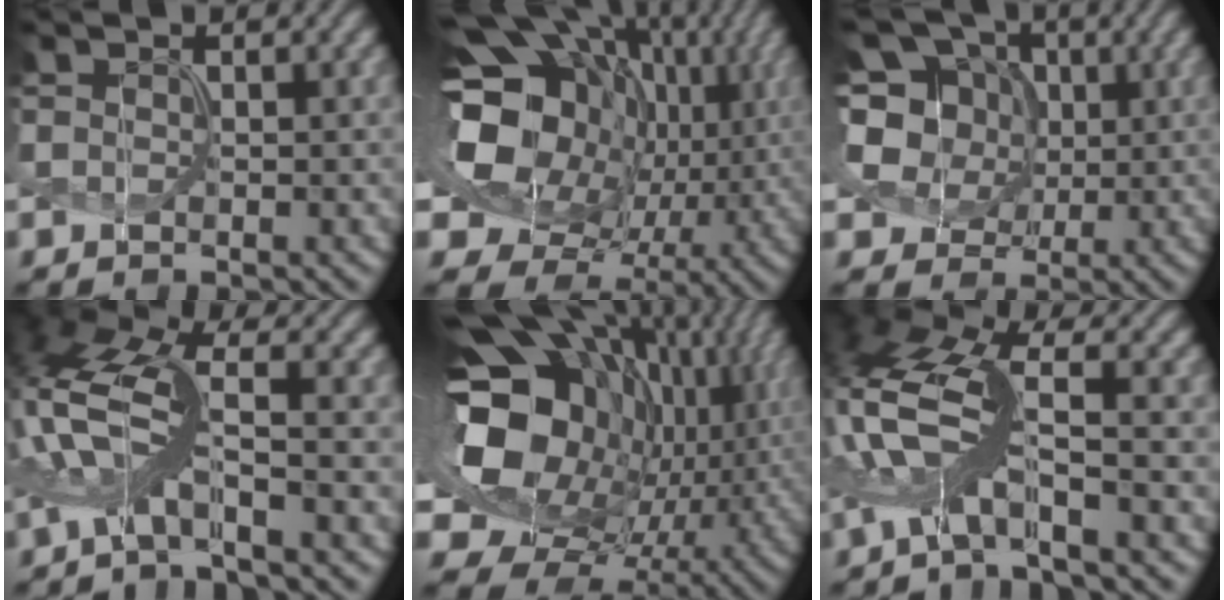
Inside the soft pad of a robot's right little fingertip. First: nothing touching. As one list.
[{"total": 17.5, "force": [3.3, 13.2, 11.0], "torque": [-0.194, 0.012, 0.056]}, {"total": 8.6, "force": [1.6, 7.0, 4.7], "torque": [-0.122, 0.029, 0.012]}, {"total": 6.6, "force": [-0.9, 2.3, 6.2], "torque": [-0.145, 0.011, -0.032]}, {"total": 19.6, "force": [2.7, 13.8, 13.6], "torque": [-0.239, -0.016, 0.076]}, {"total": 7.5, "force": [-1.2, 2.6, 6.9], "torque": [-0.164, 0.013, -0.042]}]